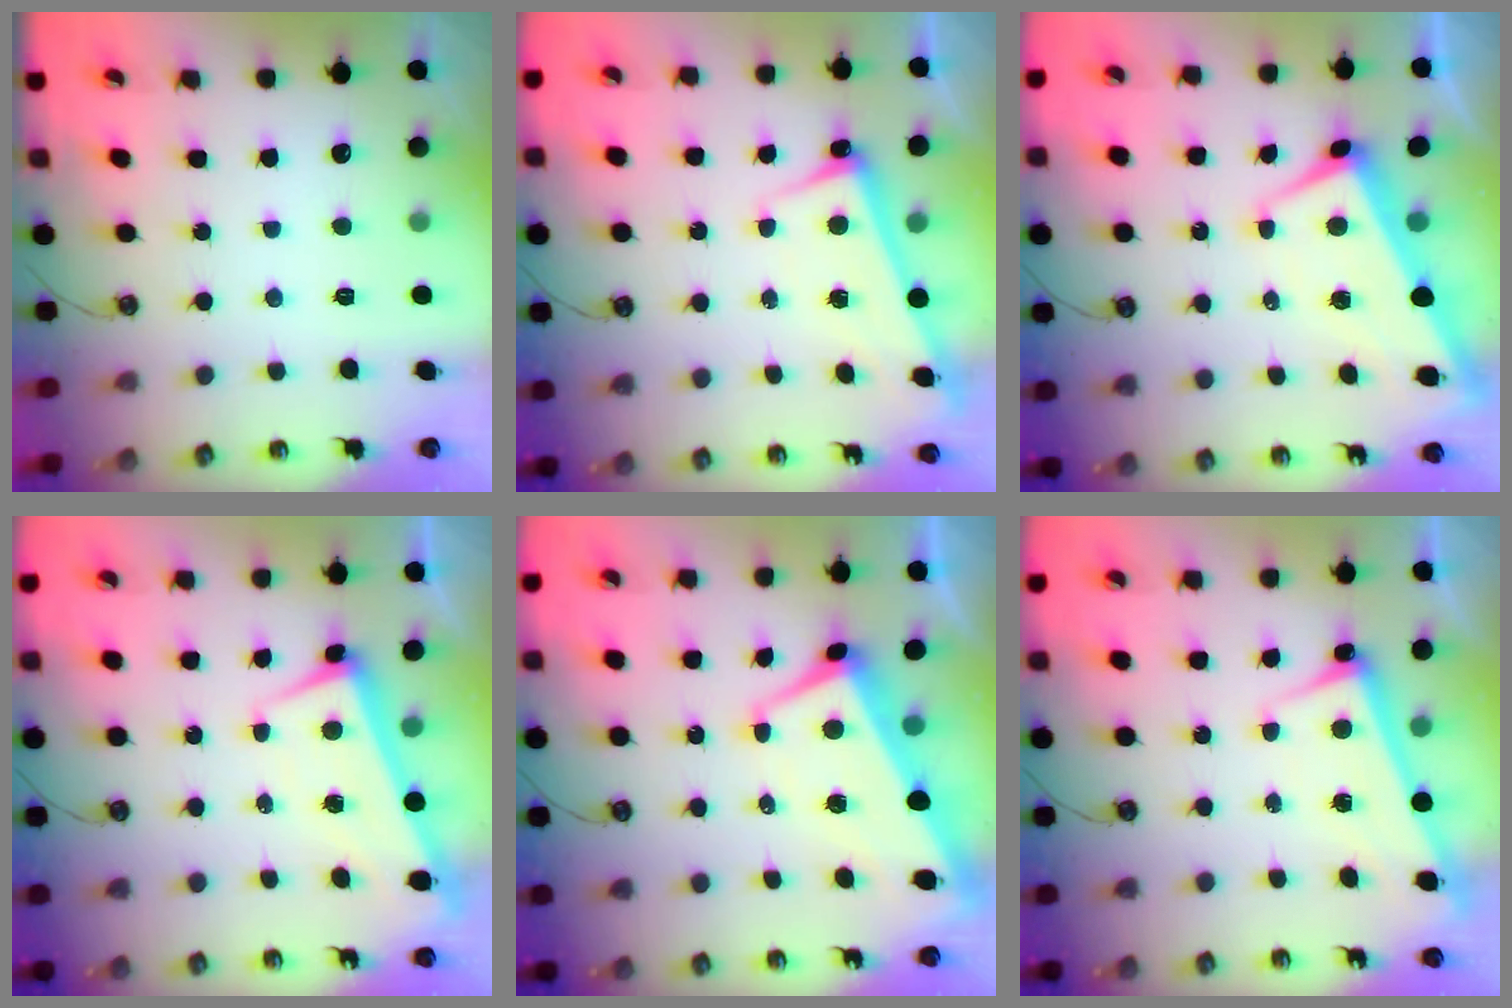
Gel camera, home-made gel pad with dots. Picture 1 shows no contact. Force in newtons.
{"total": 2.5, "press": 2.4, "slide": 0.6}
{"total": 1.2, "press": 0.3, "slide": 1.1}
{"total": 1.5, "press": 0.4, "slide": 1.5}
{"total": 1.7, "press": 1.1, "slide": 1.4}
{"total": 2.8, "press": 2.8, "slide": 0.4}